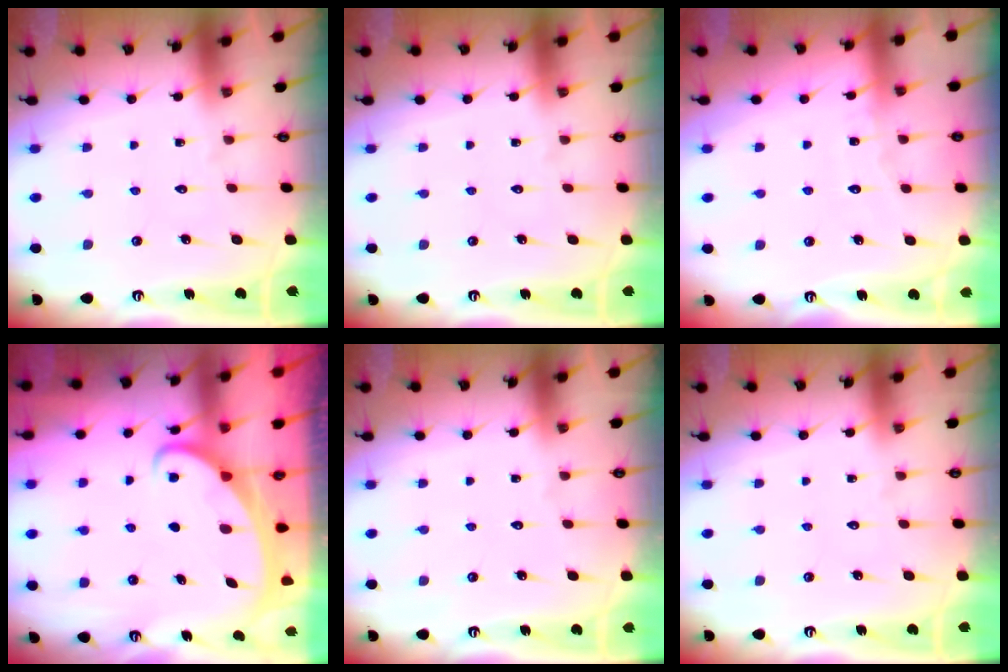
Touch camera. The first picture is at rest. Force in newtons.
{"total": 0.0}
{"total": 3.4, "press": 3.4, "slide": 0.4}
{"total": 2.3, "press": 2.2, "slide": 0.3}
{"total": 0.0}
{"total": 0.0}